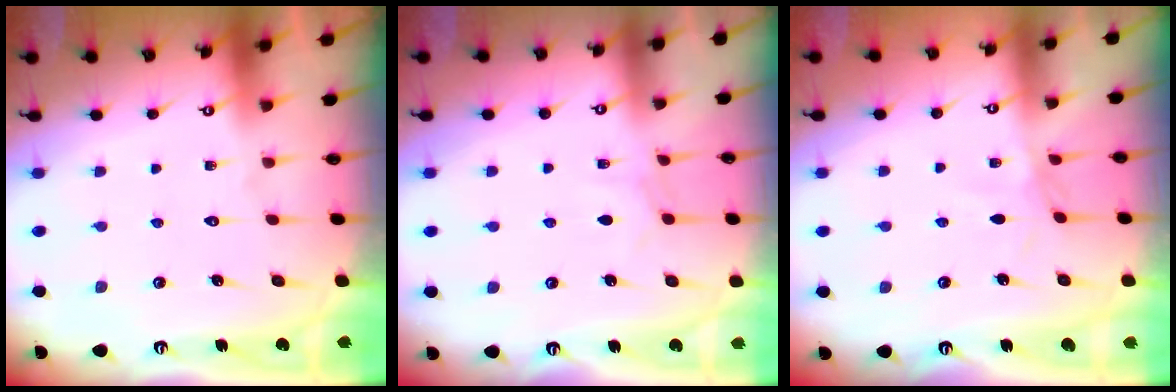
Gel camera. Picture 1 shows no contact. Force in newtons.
{"total": 4.0, "press": 3.9, "slide": 0.6}
{"total": 1.7, "press": 1.7, "slide": 0.2}